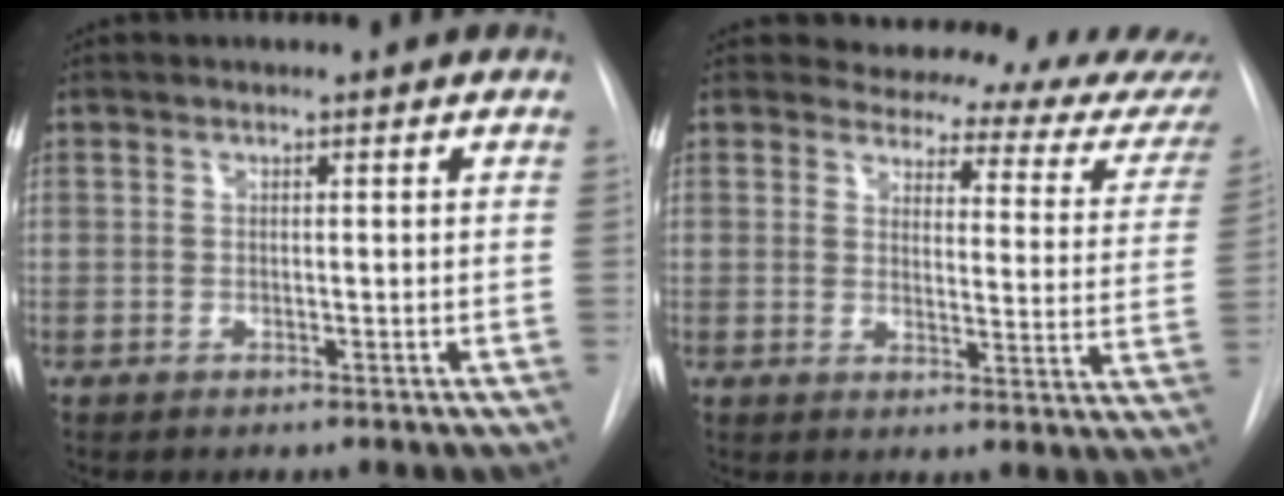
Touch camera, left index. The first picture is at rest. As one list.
[{"total": 17.8, "force": [16.8, 4.3, 4.0], "torque": [-0.017, -0.072, 0.163]}]